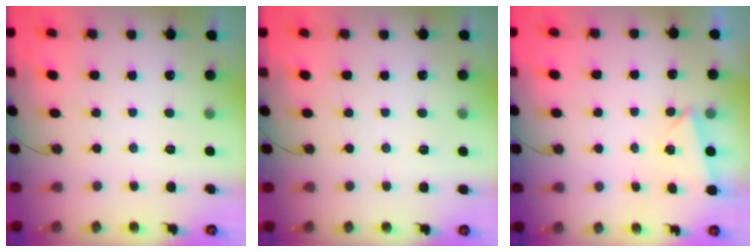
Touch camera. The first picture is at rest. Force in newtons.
{"total": 1.6, "press": 1.5, "slide": 0.5}
{"total": 1.7, "press": 0.9, "slide": 1.5}